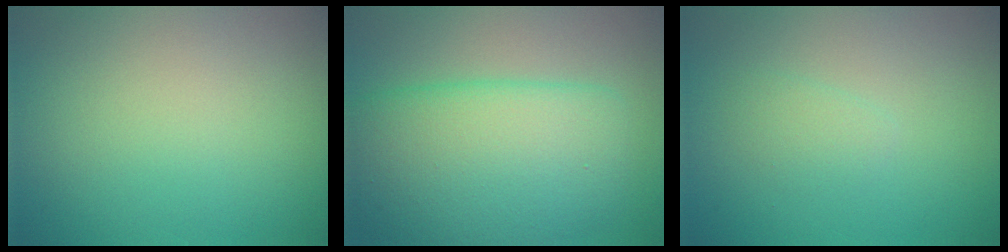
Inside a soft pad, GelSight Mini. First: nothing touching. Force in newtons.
{"total": 7.8, "press": 7.8, "slide": 0.1}
{"total": 1.1, "press": 1.1, "slide": 0.0}